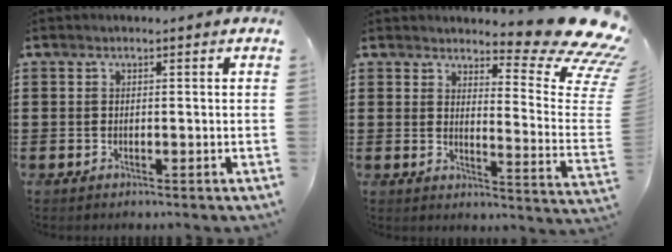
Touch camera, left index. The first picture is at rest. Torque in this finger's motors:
{"motor_torque": [2.14, 0.00, 0.36, 0.09]}